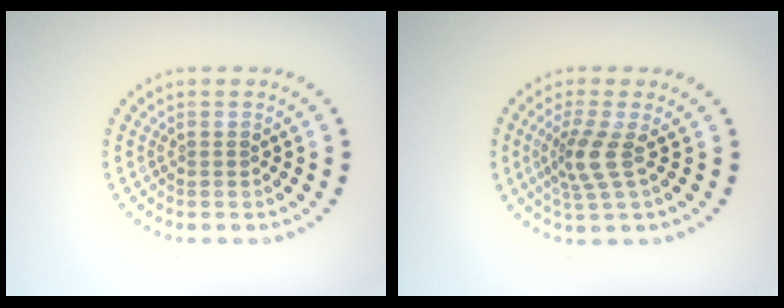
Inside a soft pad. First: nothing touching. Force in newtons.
{"total": 2.8, "press": 2.1, "slide": 2.0}